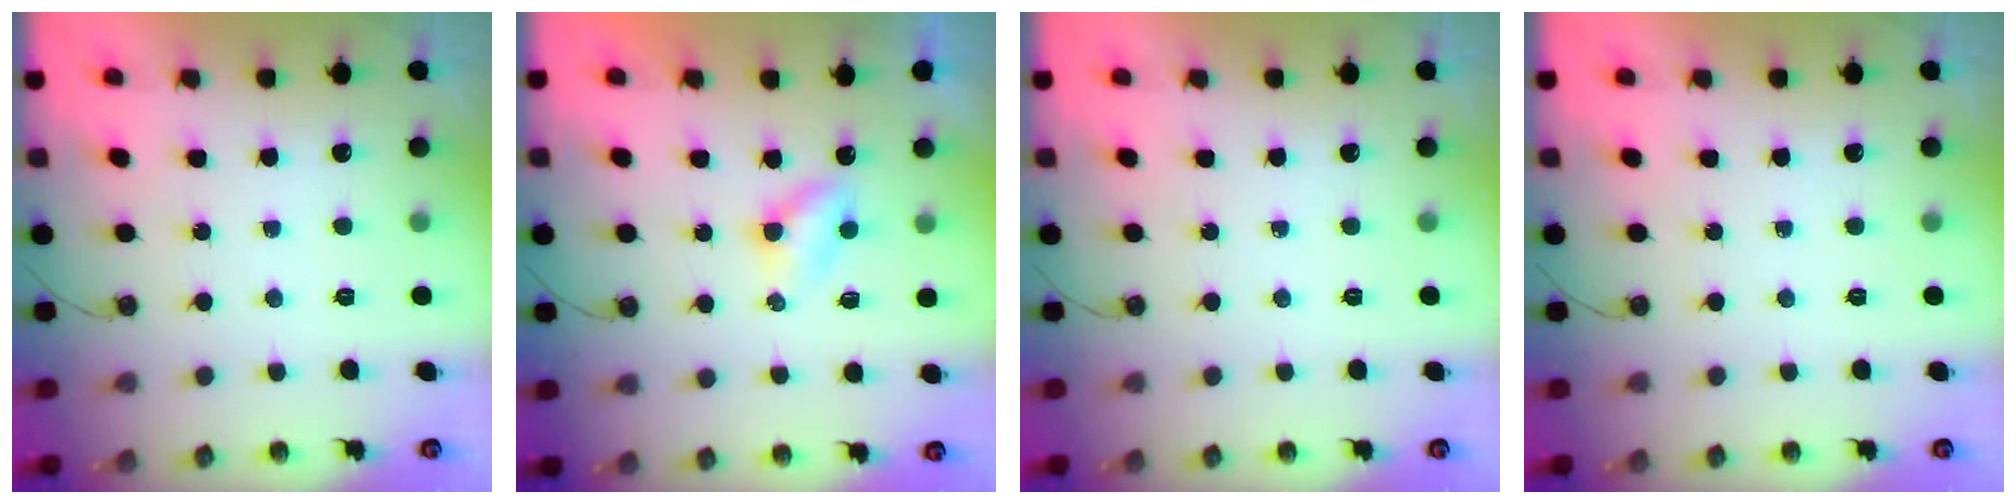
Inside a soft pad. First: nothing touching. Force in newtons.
{"total": 3.8, "press": 3.8, "slide": 0.5}
{"total": 0.0}
{"total": 0.0}